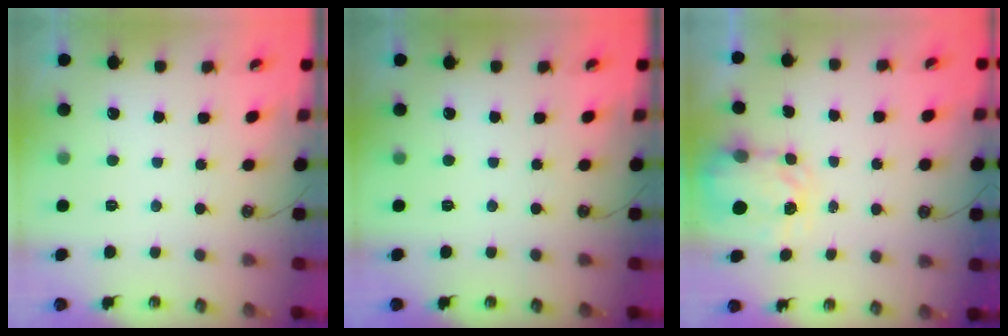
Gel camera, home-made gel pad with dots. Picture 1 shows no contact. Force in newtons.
{"total": 0.0}
{"total": 3.7, "press": 3.6, "slide": 0.5}